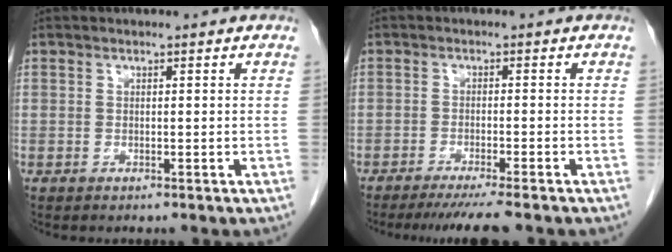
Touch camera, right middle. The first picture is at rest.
{"total": 7.0, "force": [-6.0, -0.5, 3.7], "torque": [-0.042, -0.017, -0.091]}